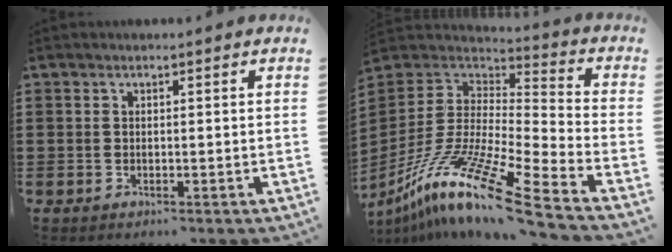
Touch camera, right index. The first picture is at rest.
{"total": 14.4, "force": [-9.8, 1.2, 10.4], "torque": [-0.207, 0.010, -0.188]}